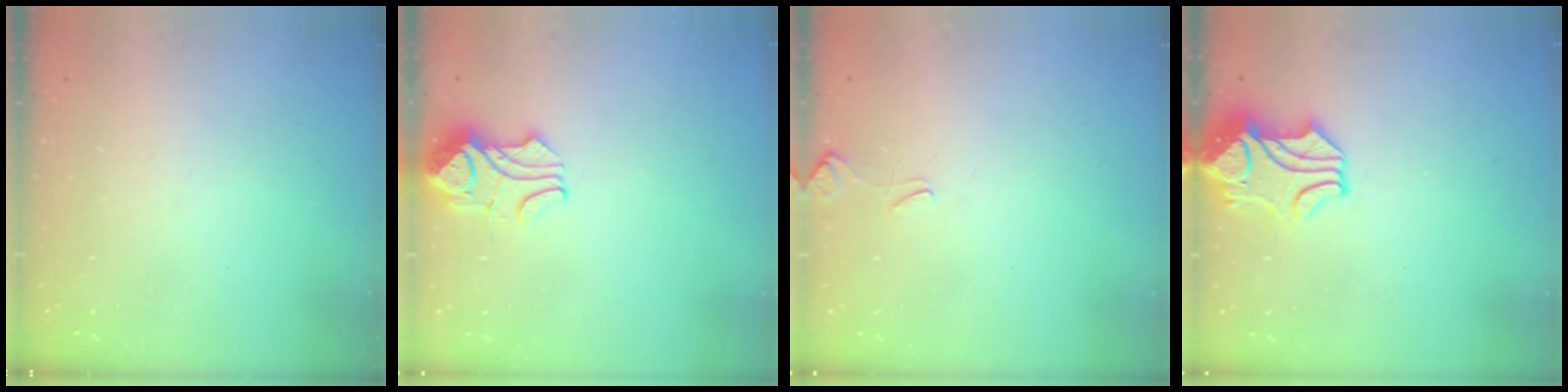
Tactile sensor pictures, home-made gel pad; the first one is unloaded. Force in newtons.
{"total": 3.8, "press": 3.7, "slide": 0.9}
{"total": 1.7, "press": 1.6, "slide": 0.5}
{"total": 2.0, "press": 1.6, "slide": 1.1}